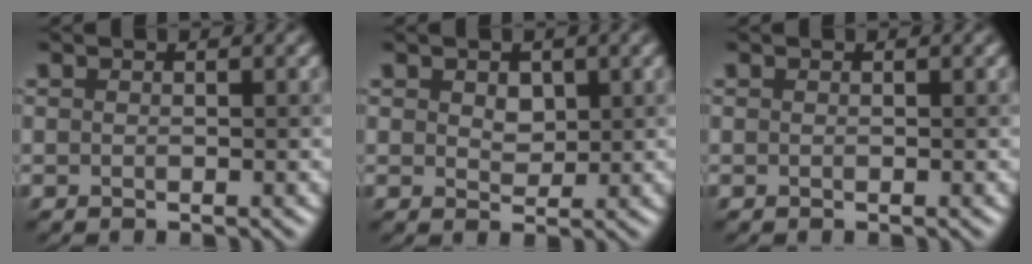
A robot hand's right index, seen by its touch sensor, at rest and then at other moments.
{"total": 1.7, "force": [0.6, 1.2, 1.0], "torque": [-0.019, -0.003, 0.013]}
{"total": 0.0}